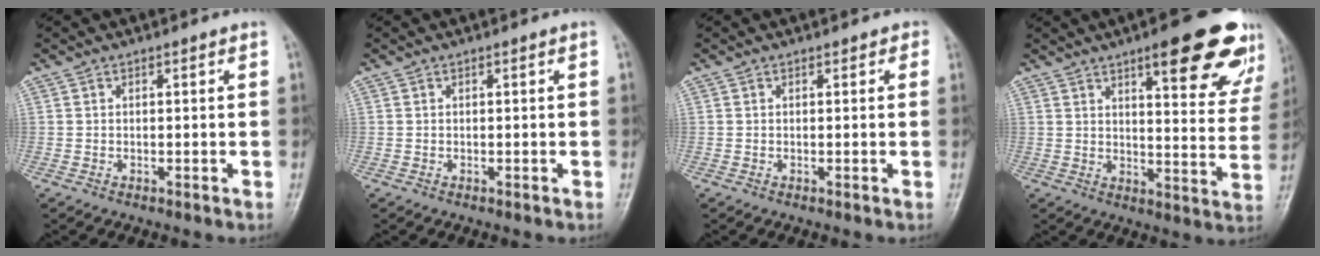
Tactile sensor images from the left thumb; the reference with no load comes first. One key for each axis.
{"total": 0.0}
{"total": 0.9, "fx": 0.5, "fy": 0.7, "fz": 0.3, "tx": 0.010, "ty": 0.000, "tz": -0.001}
{"total": 19.1, "fx": 11.4, "fy": 5.2, "fz": 14.5, "tx": -0.147, "ty": -0.050, "tz": 0.142}